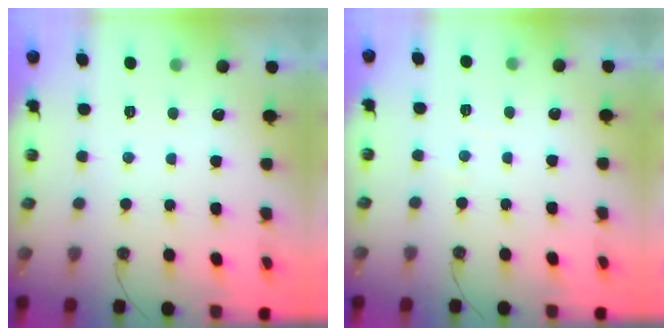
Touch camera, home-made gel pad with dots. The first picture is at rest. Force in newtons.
{"total": 2.7, "press": 2.7, "slide": 0.4}